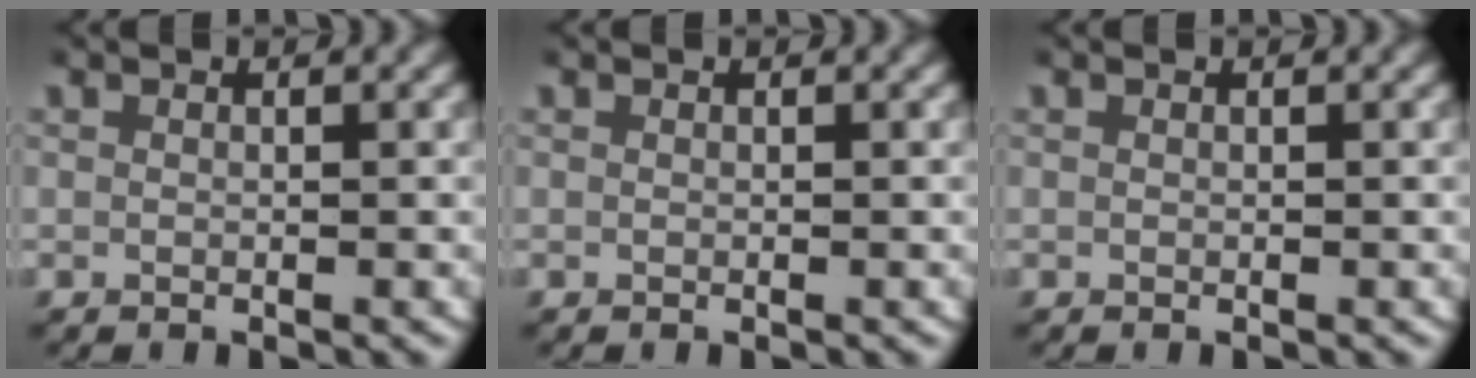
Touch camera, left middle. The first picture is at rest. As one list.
[{"total": 0.0}, {"total": 0.0}]